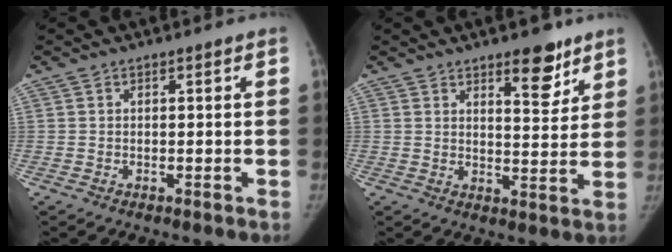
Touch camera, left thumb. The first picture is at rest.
{"total": 7.8, "force": [5.2, 2.9, 4.9], "torque": [-0.043, -0.037, 0.075]}